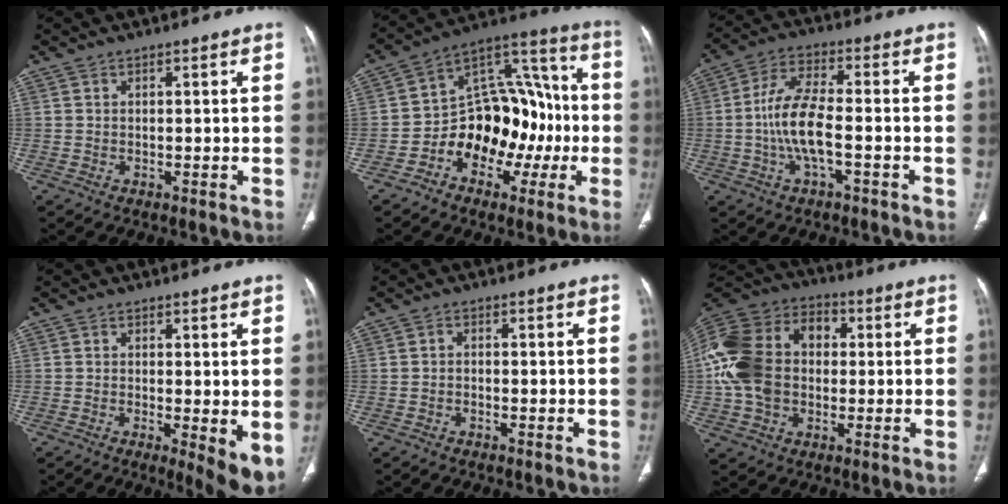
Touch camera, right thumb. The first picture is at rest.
{"total": 19.7, "force": [-4.6, 13.4, 13.6], "torque": [-0.149, 0.077, -0.068]}
{"total": 9.8, "force": [-2.0, 3.6, 8.9], "torque": [-0.187, 0.030, -0.042]}
{"total": 6.0, "force": [-0.7, 1.6, 5.7], "torque": [-0.080, -0.018, -0.012]}
{"total": 0.8, "force": [-0.4, 0.4, 0.4], "torque": [-0.001, 0.003, -0.012]}
{"total": 21.8, "force": [0.5, 16.4, 14.4], "torque": [-0.303, 0.038, 0.009]}